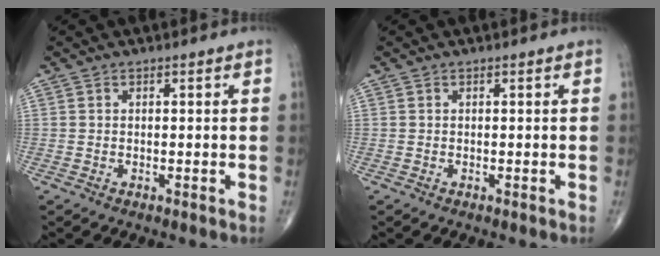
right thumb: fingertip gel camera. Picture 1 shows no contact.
{"total": 0.0}